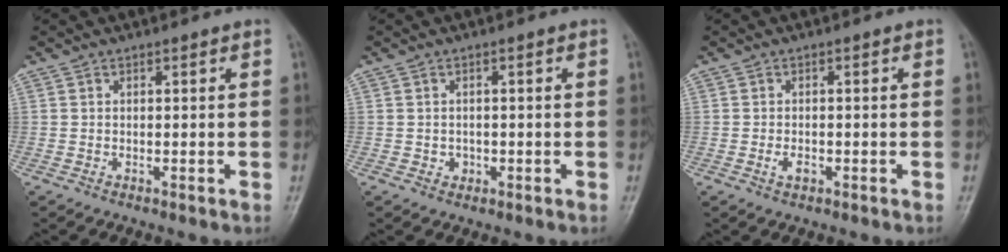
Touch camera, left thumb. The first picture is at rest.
{"total": 1.5, "force": [-0.4, 1.4, 0.5], "torque": [0.000, 0.004, -0.003]}
{"total": 1.9, "force": [-0.7, 1.2, 1.3], "torque": [-0.022, 0.001, -0.014]}